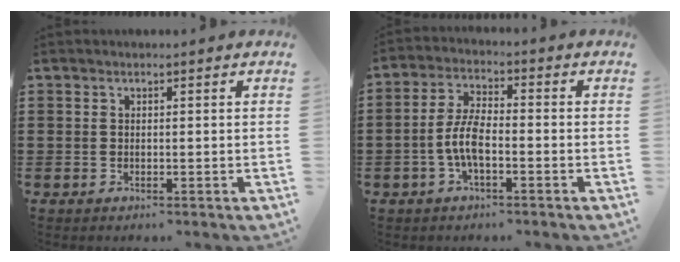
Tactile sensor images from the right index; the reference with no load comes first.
{"total": 6.0, "force": [-1.7, 2.0, 5.4], "torque": [-0.129, -0.007, -0.039]}